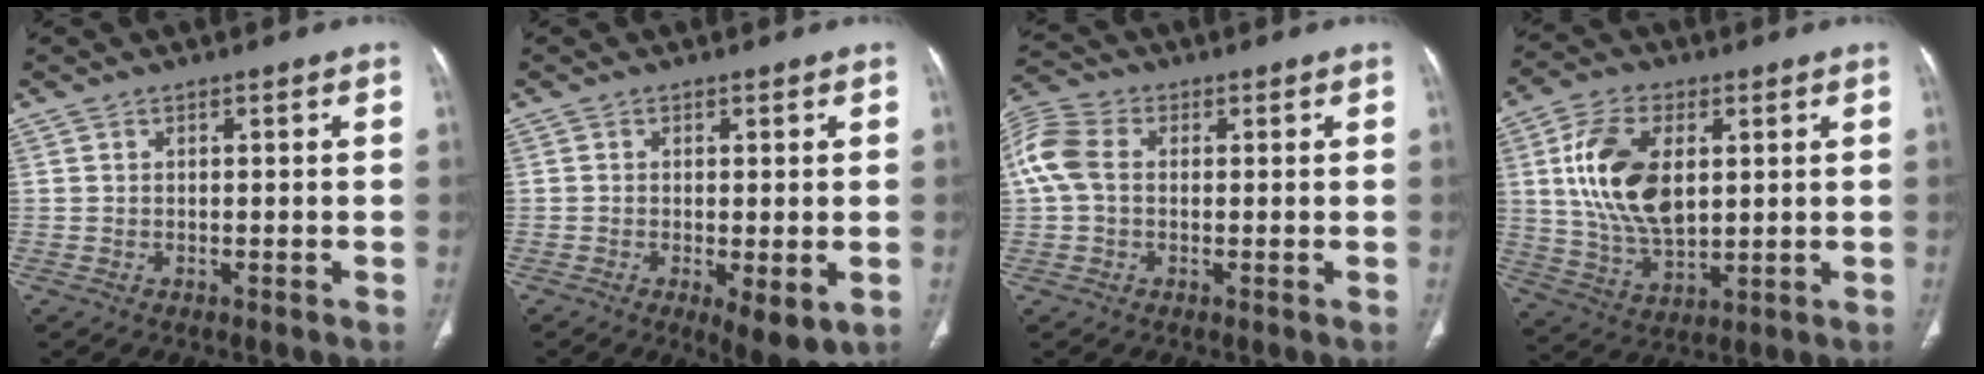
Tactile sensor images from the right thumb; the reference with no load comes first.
{"total": 6.0, "force": [-1.6, 2.0, 5.4], "torque": [-0.085, -0.019, -0.020]}
{"total": 8.3, "force": [0.7, 5.8, 5.8], "torque": [-0.141, 0.026, 0.009]}
{"total": 15.6, "force": [3.2, 8.9, 12.4], "torque": [-0.228, -0.009, 0.066]}